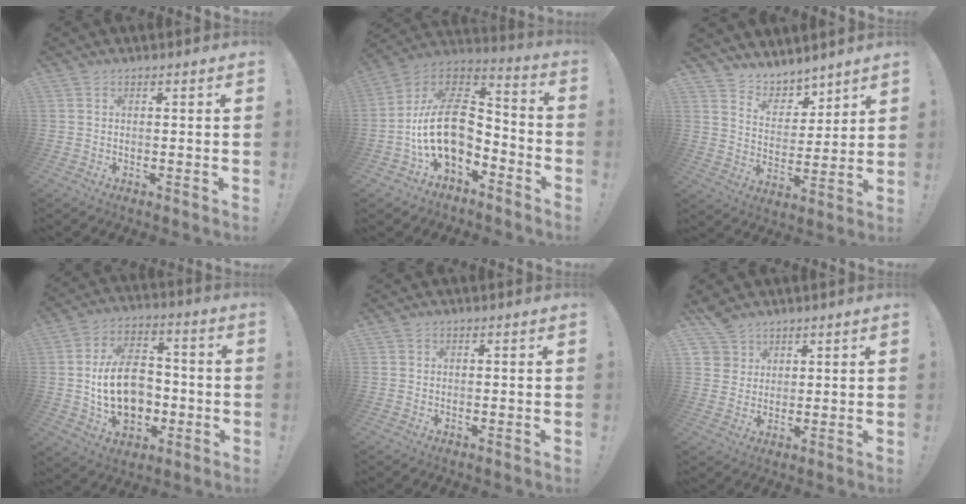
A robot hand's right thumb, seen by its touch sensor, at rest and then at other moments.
{"total": 19.7, "force": [-3.2, 12.8, 14.6], "torque": [-0.265, 0.023, -0.043]}
{"total": 7.1, "force": [6.2, 3.4, 0.5], "torque": [-0.017, -0.066, 0.118]}
{"total": 18.5, "force": [-2.0, 13.1, 12.9], "torque": [-0.221, 0.012, -0.030]}
{"total": 0.0}
{"total": 5.8, "force": [3.9, 4.1, 0.8], "torque": [-0.019, -0.025, 0.079]}